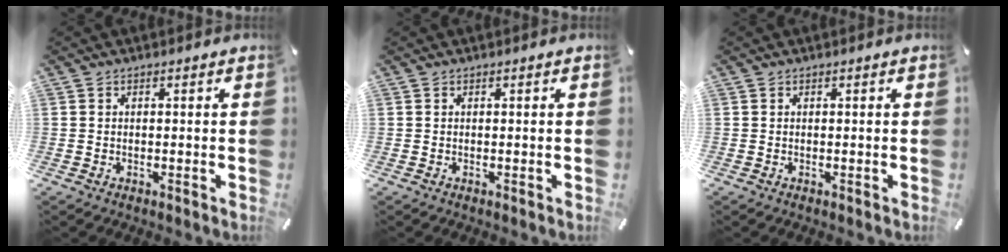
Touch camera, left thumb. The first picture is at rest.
{"total": 0.0}
{"total": 0.0}